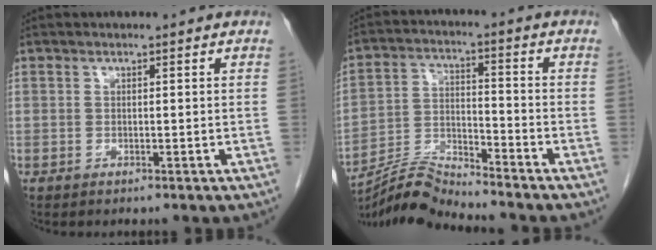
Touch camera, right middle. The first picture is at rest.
{"total": 7.5, "force": [-7.4, -1.1, 0.8], "torque": [-0.024, 0.003, -0.139]}